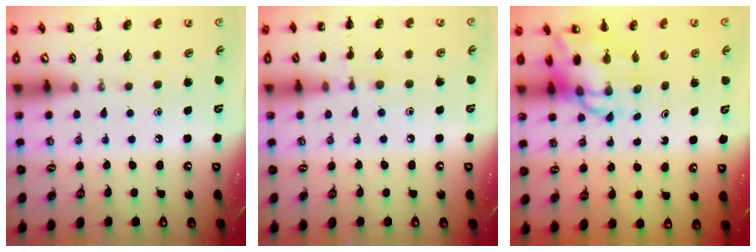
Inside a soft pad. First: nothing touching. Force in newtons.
{"total": 7.4, "press": 7.2, "slide": 1.9}
{"total": 10.1, "press": 9.7, "slide": 2.8}